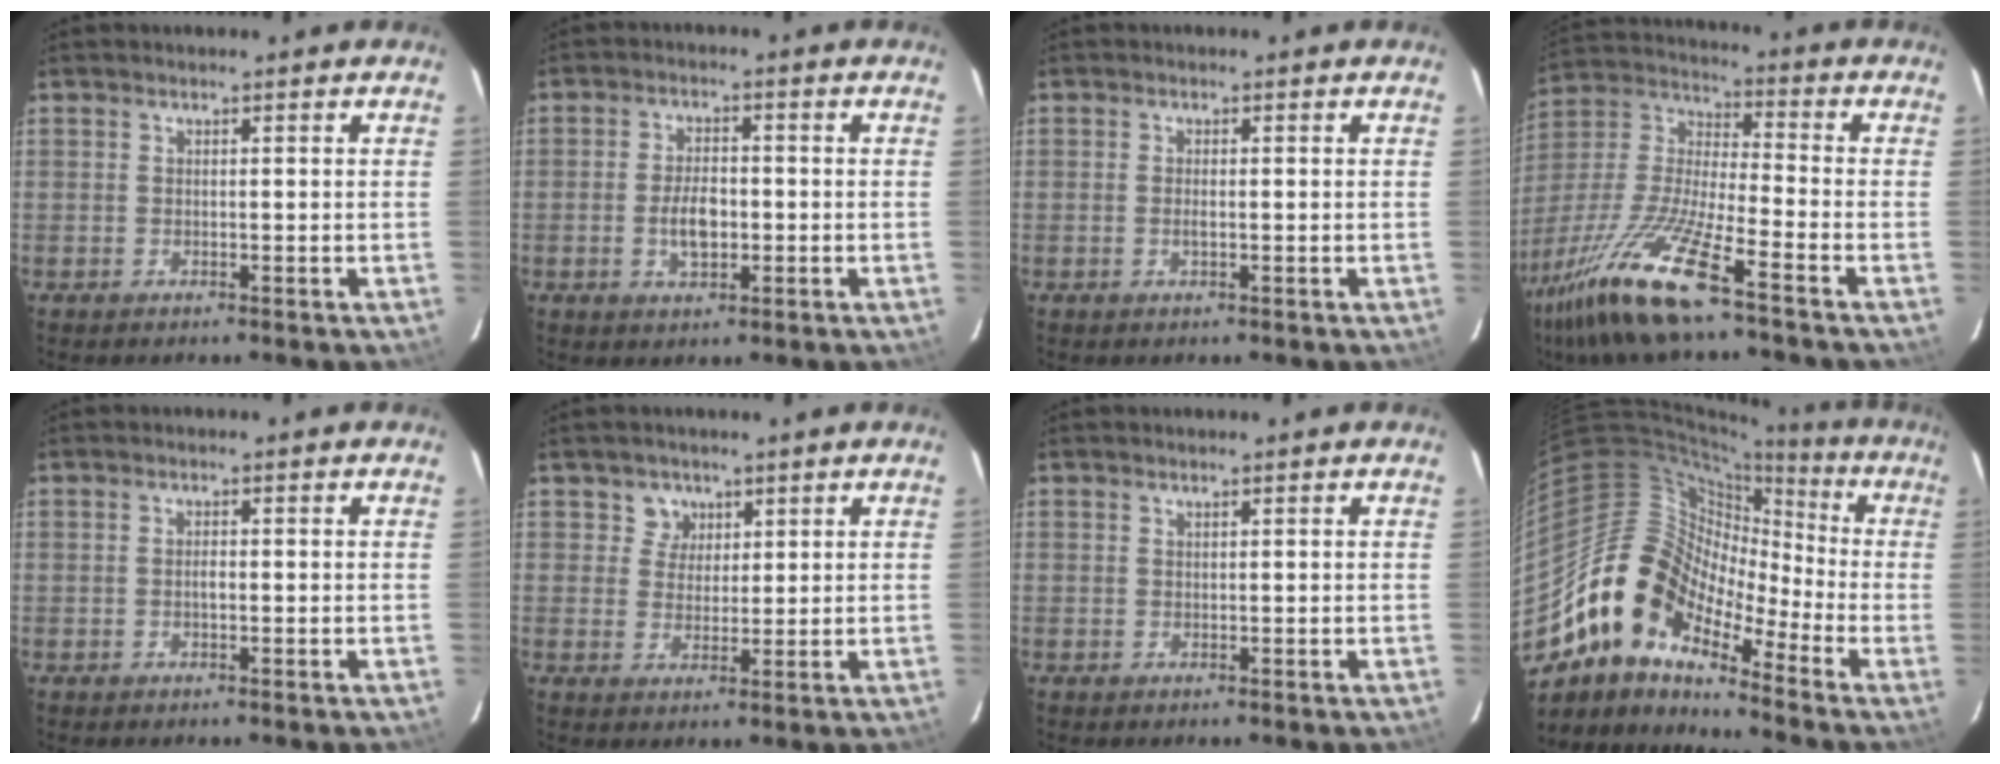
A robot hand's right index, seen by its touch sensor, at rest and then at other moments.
{"total": 5.6, "force": [-1.2, 3.0, 4.5], "torque": [-0.089, 0.003, -0.018]}
{"total": 1.3, "force": [-0.2, 0.5, 1.2], "torque": [-0.023, 0.001, -0.005]}
{"total": 18.1, "force": [-12.4, 2.0, 13.1], "torque": [-0.283, -0.024, -0.244]}
{"total": 1.8, "force": [-0.4, 0.6, 1.7], "torque": [-0.032, 0.004, -0.010]}
{"total": 3.8, "force": [1.9, 3.2, 0.1], "torque": [0.013, 0.011, 0.031]}
{"total": 0.0}
{"total": 14.2, "force": [-9.7, 7.7, 7.0], "torque": [-0.119, 0.017, -0.206]}